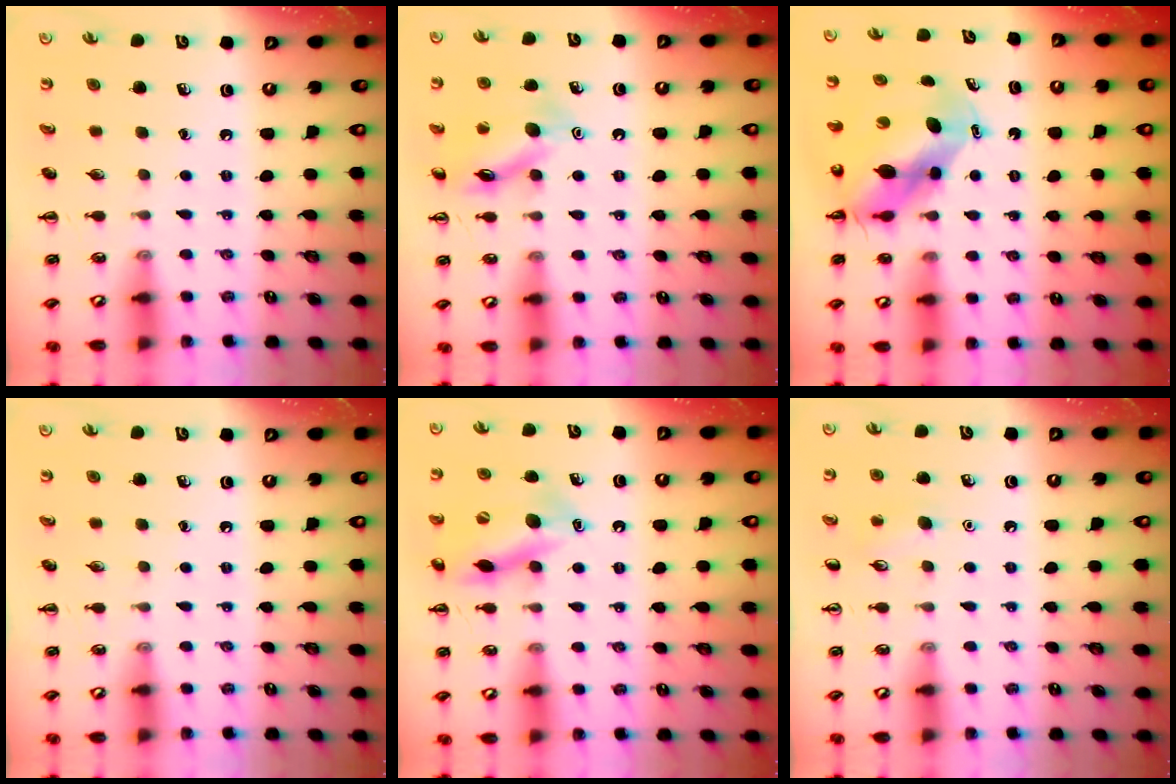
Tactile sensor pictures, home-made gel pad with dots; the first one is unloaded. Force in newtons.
{"total": 12.7, "press": 12.6, "slide": 1.1}
{"total": 9.6, "press": 9.2, "slide": 2.9}
{"total": 0.0}
{"total": 14.8, "press": 14.6, "slide": 2.5}
{"total": 6.3, "press": 6.1, "slide": 1.6}